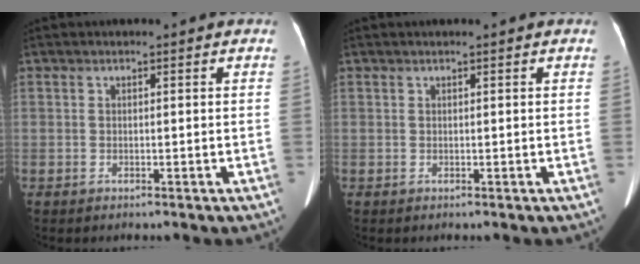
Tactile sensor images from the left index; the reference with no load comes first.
{"total": 0.0}